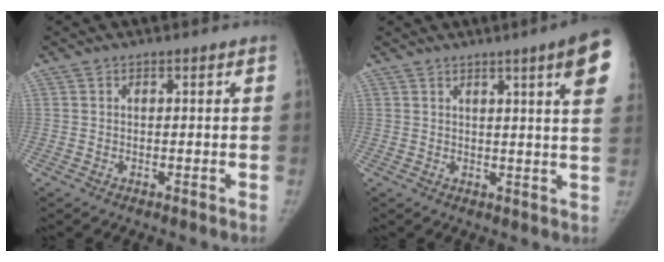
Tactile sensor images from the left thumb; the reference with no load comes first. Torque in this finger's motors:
{"motor_torque": [1.55, 1.44, 1.18, -0.41, 0.07]}